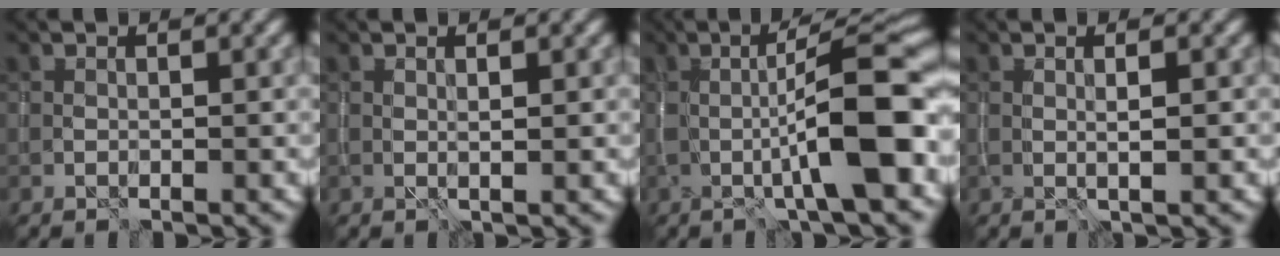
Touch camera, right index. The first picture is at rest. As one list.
[{"total": 0.8, "force": [0.3, 0.1, 0.7], "torque": [-0.013, 0.000, 0.005]}, {"total": 9.0, "force": [-1.0, 1.5, 8.8], "torque": [-0.121, 0.012, -0.021]}, {"total": 1.7, "force": [0.3, 0.3, 1.7], "torque": [-0.024, 0.003, 0.002]}]